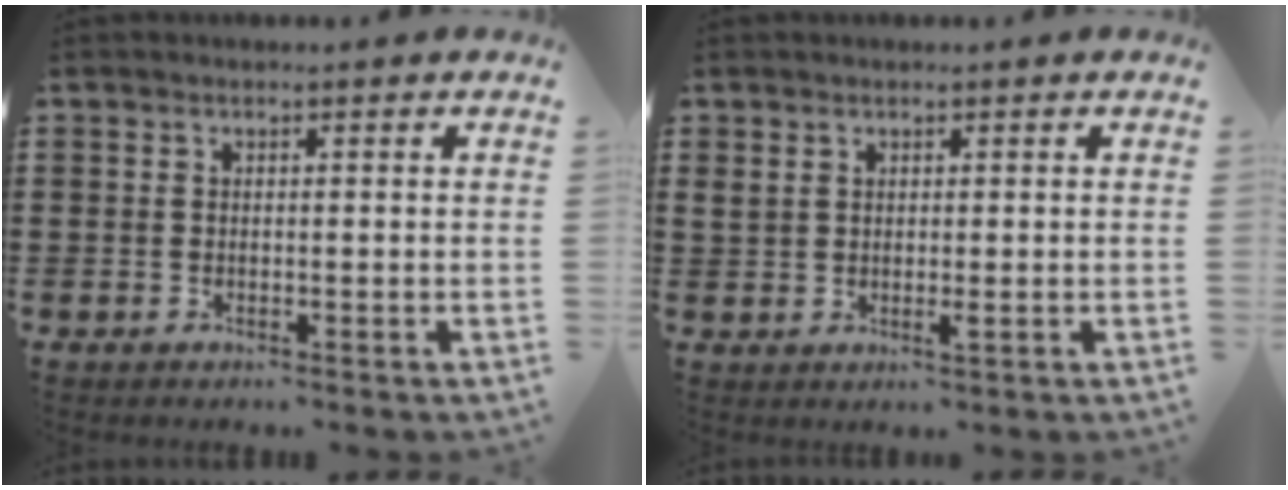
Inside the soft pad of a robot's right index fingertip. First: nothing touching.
{"total": 1.7, "force": [0.7, 0.9, 1.2], "torque": [-0.025, 0.000, 0.014]}